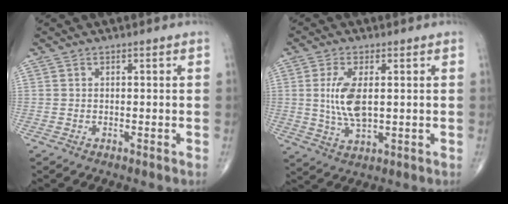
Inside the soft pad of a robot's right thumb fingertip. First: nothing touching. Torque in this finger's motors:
{"motor_torque": [-0.69, 0.63, 0.98, 0.26, 0.06]}